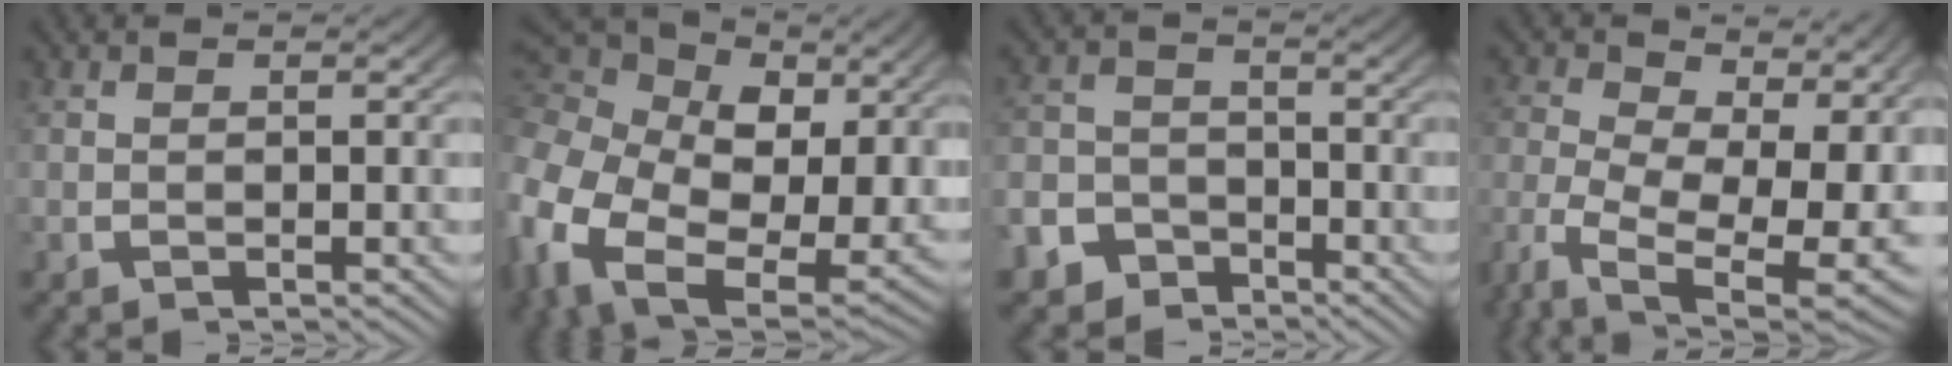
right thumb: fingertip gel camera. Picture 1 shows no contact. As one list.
[{"total": 14.8, "force": [-1.2, 10.8, 10.1], "torque": [-0.239, -0.079, -0.002]}, {"total": 7.0, "force": [-5.3, 4.4, 0.6], "torque": [-0.007, -0.031, -0.095]}, {"total": 10.5, "force": [-3.4, 6.0, 7.9], "torque": [-0.147, -0.061, -0.039]}]